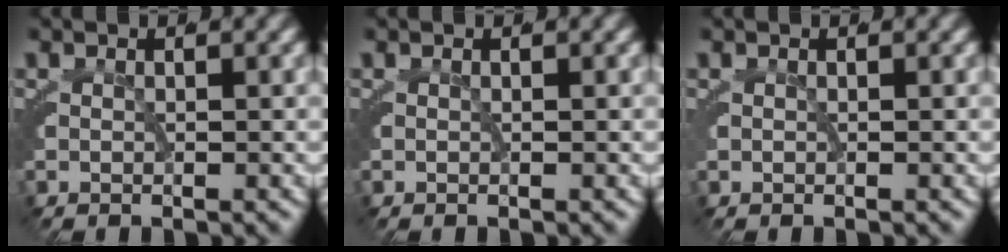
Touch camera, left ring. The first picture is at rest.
{"total": 0.0}
{"total": 0.0}